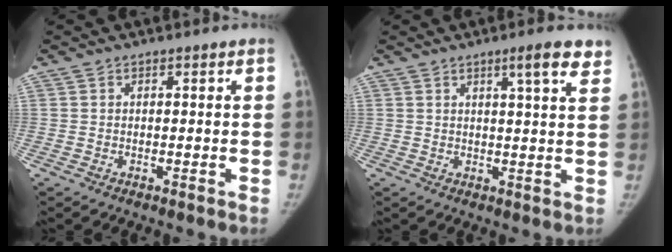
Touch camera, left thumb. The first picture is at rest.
{"total": 6.2, "force": [3.8, 0.6, 4.8], "torque": [-0.059, -0.019, 0.052]}